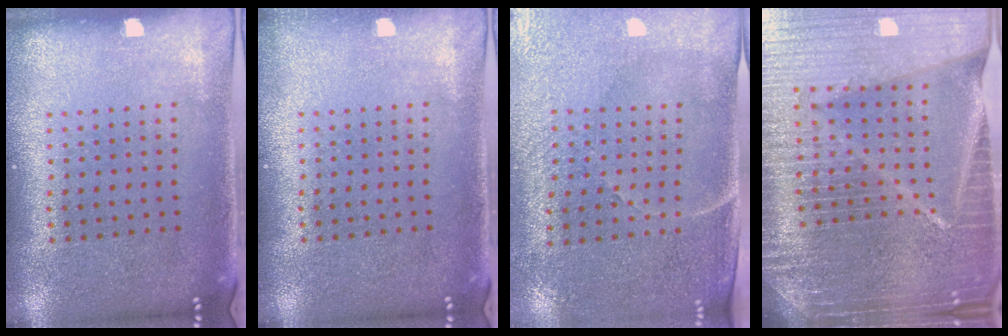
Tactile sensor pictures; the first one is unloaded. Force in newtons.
{"total": 0.6, "press": 0.5, "slide": 0.2}
{"total": 3.3, "press": 3.0, "slide": 1.3}
{"total": 7.1, "press": 6.1, "slide": 3.7}